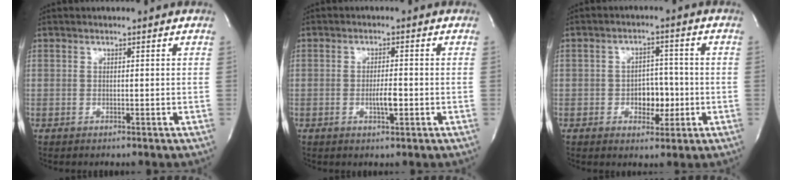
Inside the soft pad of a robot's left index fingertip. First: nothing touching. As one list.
[{"total": 2.8, "force": [-1.0, 0.5, 2.6], "torque": [-0.052, -0.005, -0.014]}, {"total": 5.0, "force": [-1.3, 3.2, 3.6], "torque": [-0.049, 0.005, -0.017]}]